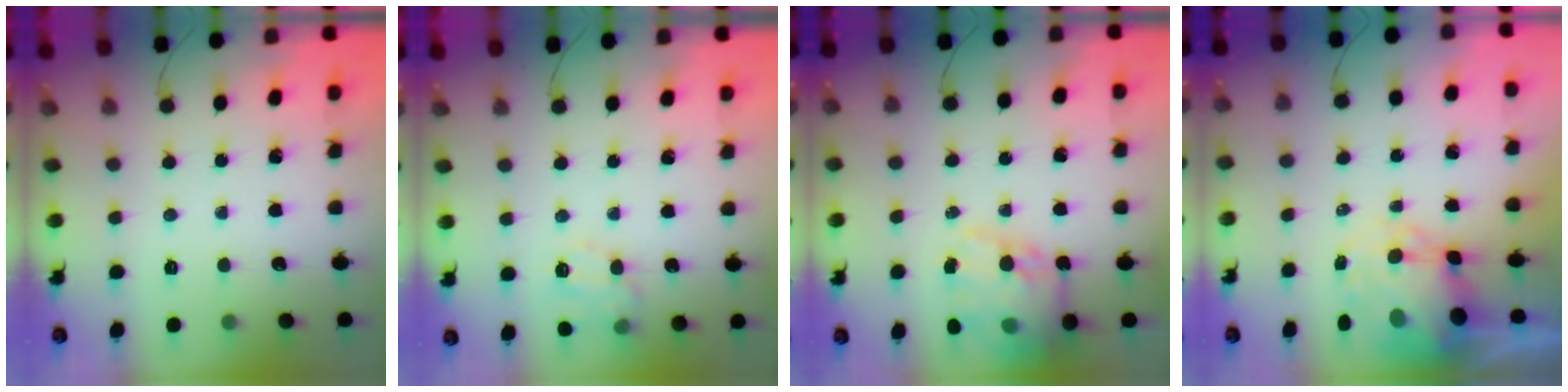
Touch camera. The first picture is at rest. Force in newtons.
{"total": 11.3, "press": 11.3, "slide": 0.8}
{"total": 19.0, "press": 18.5, "slide": 4.4}
{"total": 10.6, "press": 10.3, "slide": 2.6}